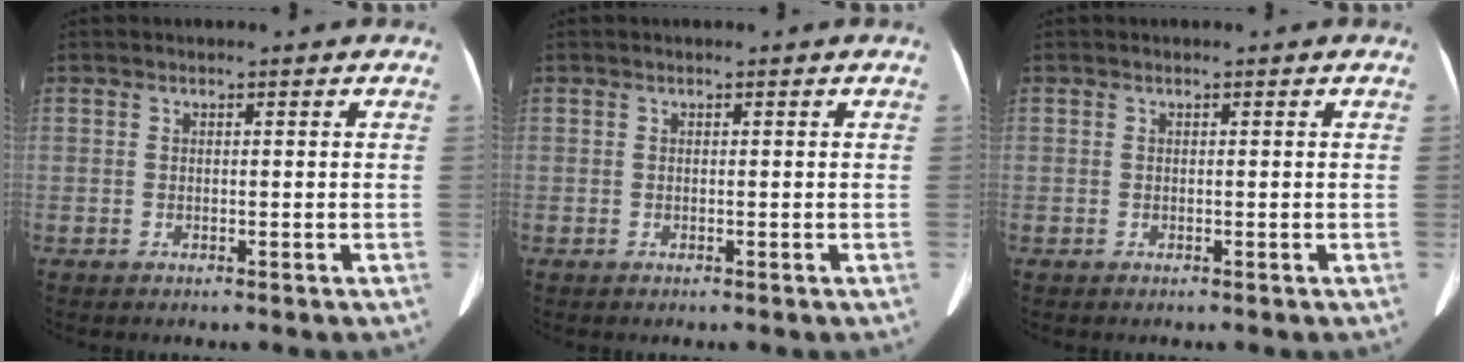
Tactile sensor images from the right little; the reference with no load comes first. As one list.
[{"total": 0.0}, {"total": 0.0}]